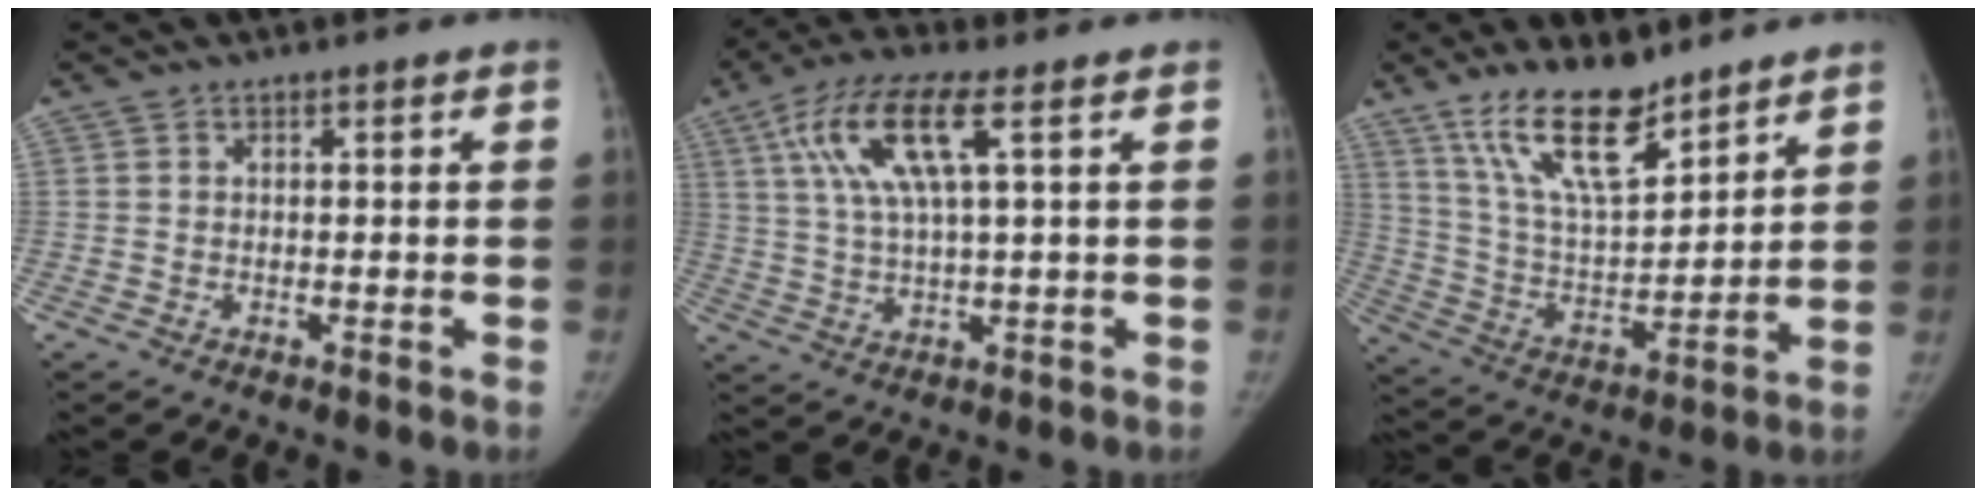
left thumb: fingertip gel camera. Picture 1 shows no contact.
{"total": 11.5, "force": [4.3, 2.5, 10.3], "torque": [-0.228, 0.007, 0.081]}
{"total": 15.8, "force": [11.4, 5.3, 9.6], "torque": [-0.141, -0.066, 0.219]}